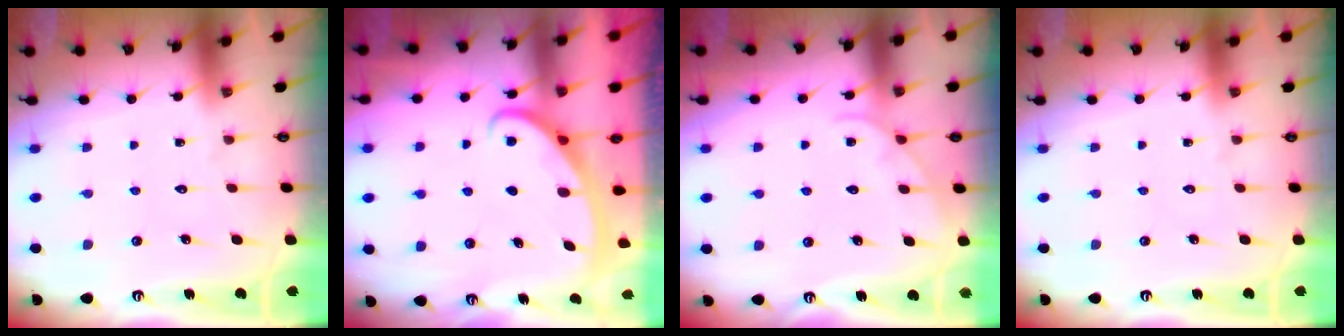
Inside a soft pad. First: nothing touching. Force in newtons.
{"total": 3.0, "press": 3.0, "slide": 0.4}
{"total": 3.5, "press": 3.5, "slide": 0.4}
{"total": 0.0}